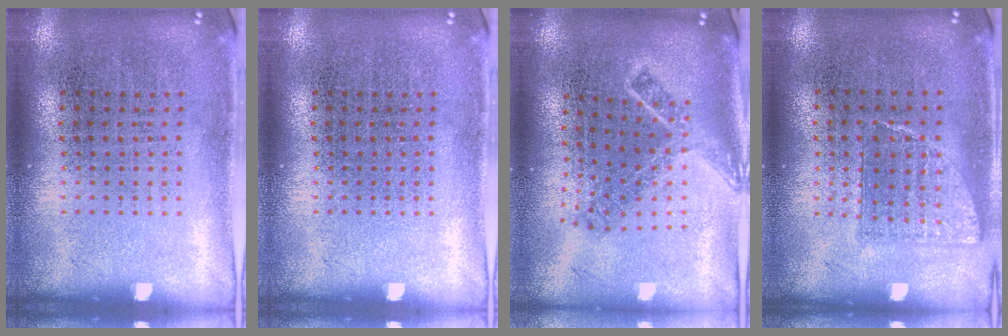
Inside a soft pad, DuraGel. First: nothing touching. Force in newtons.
{"total": 0.0}
{"total": 1.9, "press": 1.3, "slide": 1.4}
{"total": 0.8, "press": 0.8, "slide": 0.1}